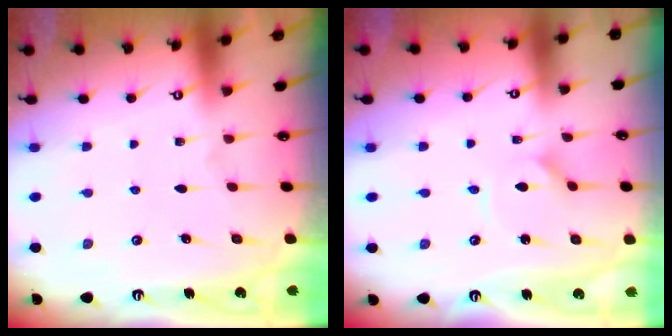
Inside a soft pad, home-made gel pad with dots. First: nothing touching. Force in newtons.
{"total": 2.0, "press": 2.0, "slide": 0.4}